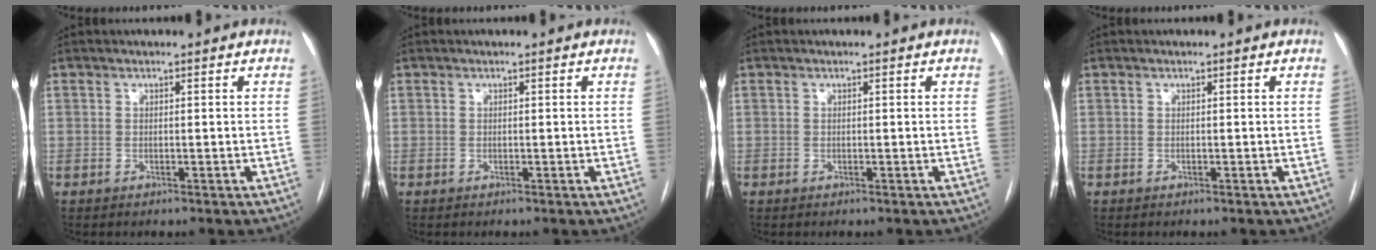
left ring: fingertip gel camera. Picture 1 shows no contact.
{"total": 0.0}
{"total": 0.0}
{"total": 0.0}